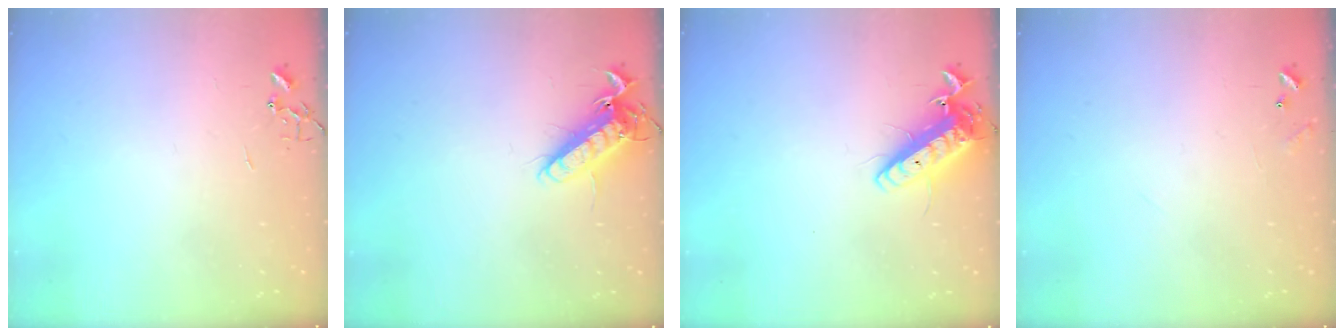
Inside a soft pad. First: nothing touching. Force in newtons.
{"total": 13.3, "press": 13.2, "slide": 1.8}
{"total": 13.4, "press": 13.1, "slide": 2.5}
{"total": 6.9, "press": 6.9, "slide": 0.4}